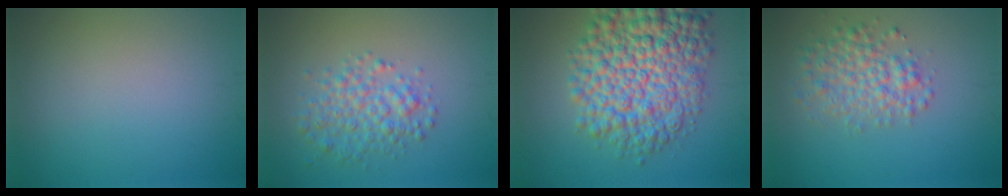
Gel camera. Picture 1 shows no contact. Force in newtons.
{"total": 3.5, "press": 3.5, "slide": 0.1}
{"total": 10.6, "press": 10.6, "slide": 0.3}
{"total": 3.8, "press": 3.8, "slide": 0.1}